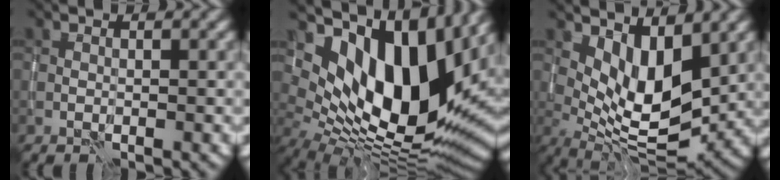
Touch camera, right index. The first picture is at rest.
{"total": 14.9, "force": [5.8, 7.5, 11.4], "torque": [-0.187, 0.001, 0.100]}
{"total": 6.6, "force": [2.4, 2.9, 5.4], "torque": [-0.094, -0.018, 0.048]}